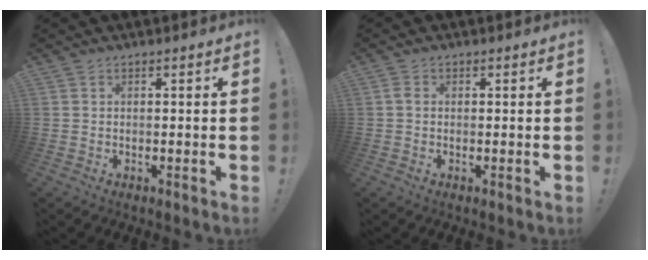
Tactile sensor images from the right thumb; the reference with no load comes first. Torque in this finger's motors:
{"motor_torque": [-0.02, 0.48, 0.08, -0.28, 0.04]}